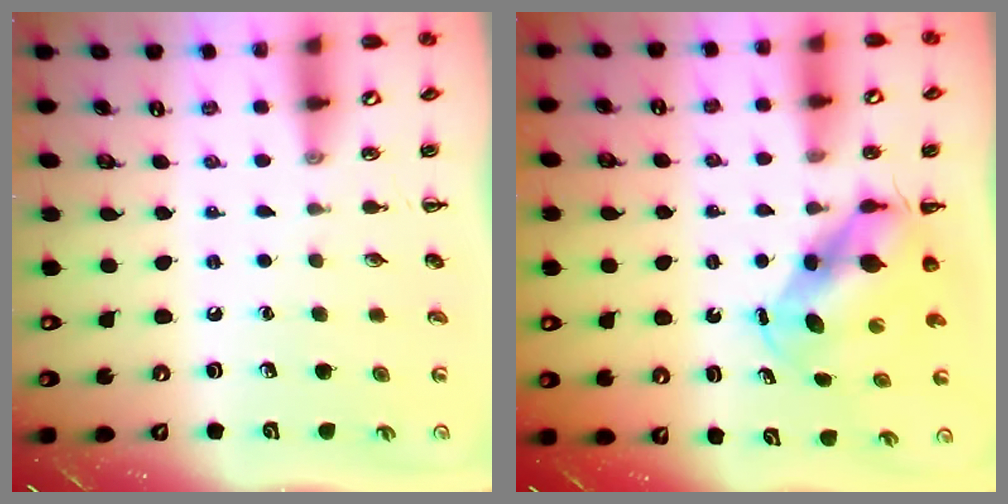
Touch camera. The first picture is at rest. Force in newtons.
{"total": 5.6, "press": 5.5, "slide": 1.3}